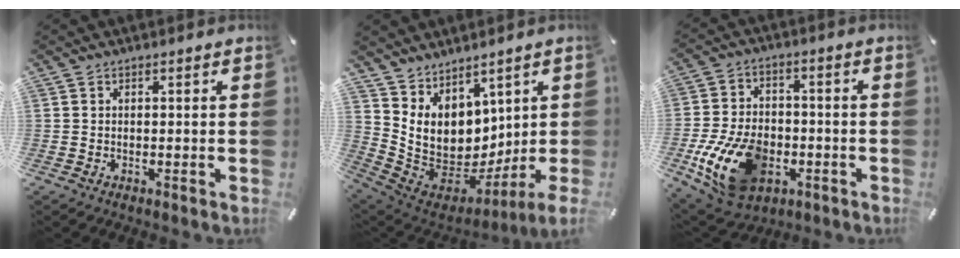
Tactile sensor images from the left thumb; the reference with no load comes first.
{"total": 9.4, "force": [3.5, 7.6, 4.3], "torque": [-0.122, -0.045, 0.079]}
{"total": 16.7, "force": [-5.3, 11.4, 11.1], "torque": [-0.221, 0.019, -0.089]}